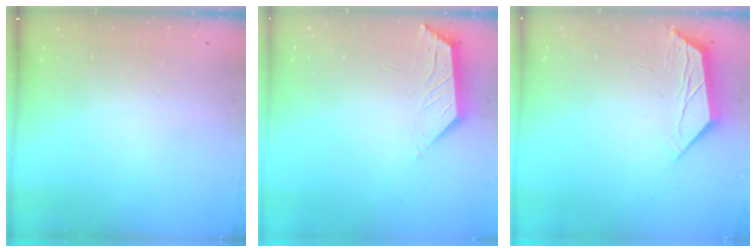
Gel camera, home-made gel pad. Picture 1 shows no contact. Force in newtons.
{"total": 1.8, "press": 1.8, "slide": 0.4}
{"total": 5.9, "press": 5.9, "slide": 0.2}